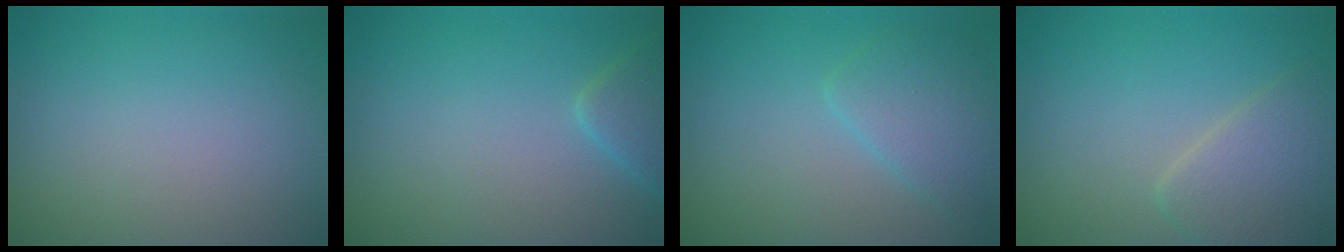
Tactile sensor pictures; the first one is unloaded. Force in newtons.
{"total": 2.3, "press": 2.2, "slide": 0.2}
{"total": 3.2, "press": 3.2, "slide": 0.2}
{"total": 3.6, "press": 3.6, "slide": 0.1}